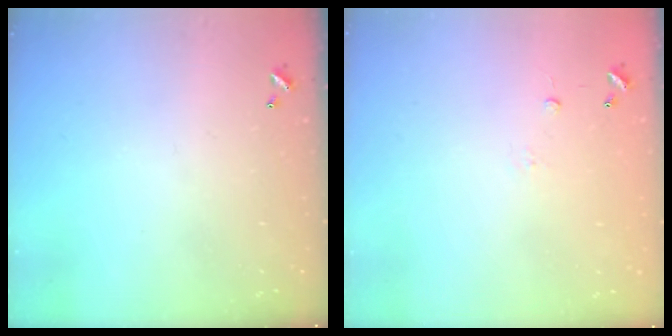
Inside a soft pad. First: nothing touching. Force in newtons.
{"total": 8.0, "press": 8.0, "slide": 0.5}